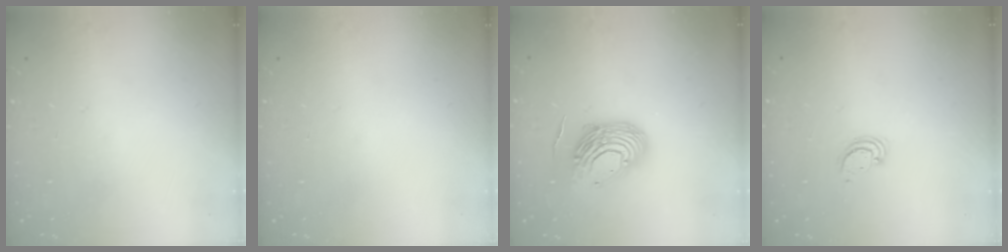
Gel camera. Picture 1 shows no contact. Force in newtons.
{"total": 0.0}
{"total": 13.3, "press": 13.1, "slide": 2.1}
{"total": 2.6, "press": 2.6, "slide": 0.2}